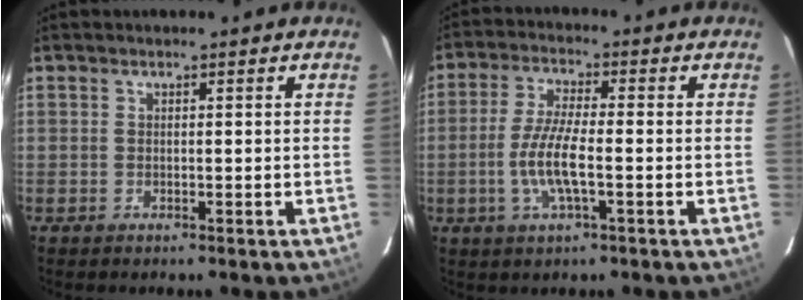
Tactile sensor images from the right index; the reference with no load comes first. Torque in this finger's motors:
{"motor_torque": [1.37, -0.50, 0.74, 0.20]}